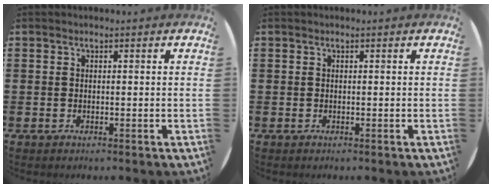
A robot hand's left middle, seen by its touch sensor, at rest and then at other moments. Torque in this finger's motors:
{"motor_torque": [0.00, 0.00, 0.00, 0.00]}